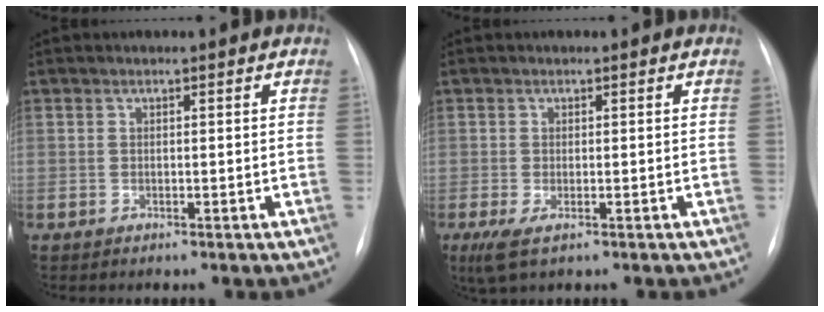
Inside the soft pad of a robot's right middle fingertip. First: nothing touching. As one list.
[{"total": 3.3, "force": [-1.7, 1.1, 2.7], "torque": [-0.052, -0.009, -0.025]}]